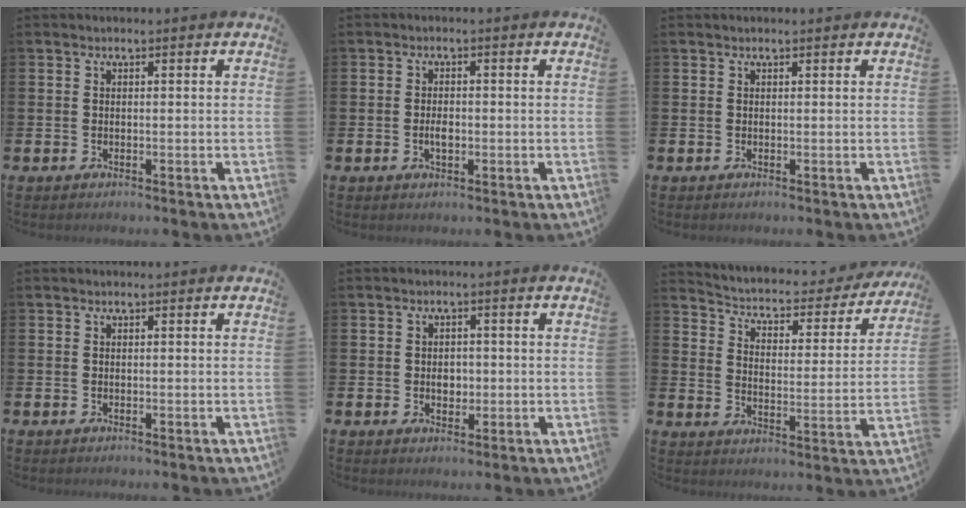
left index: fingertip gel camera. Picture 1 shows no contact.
{"total": 1.9, "force": [-0.3, 1.0, 1.6], "torque": [-0.017, -0.004, -0.009]}
{"total": 0.0}
{"total": 0.0}
{"total": 2.3, "force": [-0.2, 1.8, 1.4], "torque": [-0.007, 0.000, -0.010]}
{"total": 4.3, "force": [3.9, 1.5, 1.1], "torque": [-0.049, -0.030, 0.056]}